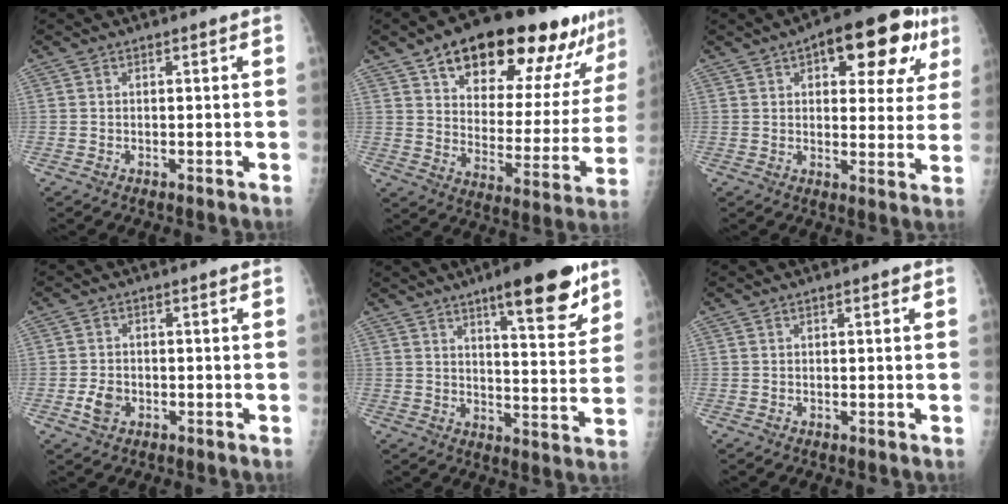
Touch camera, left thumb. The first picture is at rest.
{"total": 25.7, "force": [16.5, 10.4, 16.7], "torque": [-0.197, -0.043, 0.244]}
{"total": 17.0, "force": [7.7, 7.7, 13.1], "torque": [-0.127, 0.000, 0.095]}
{"total": 3.4, "force": [-1.1, 2.5, 2.0], "torque": [-0.035, 0.003, -0.018]}
{"total": 15.7, "force": [9.8, 4.0, 11.6], "torque": [-0.131, -0.053, 0.140]}
{"total": 0.9, "force": [0.4, 0.3, 0.7], "torque": [-0.010, 0.001, 0.006]}